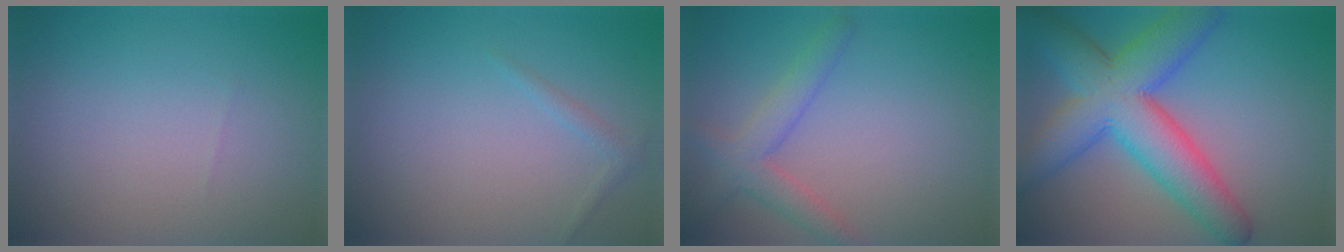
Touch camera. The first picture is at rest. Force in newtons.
{"total": 0.9, "press": 0.9, "slide": 0.1}
{"total": 3.1, "press": 3.1, "slide": 0.1}
{"total": 9.6, "press": 9.6, "slide": 0.4}